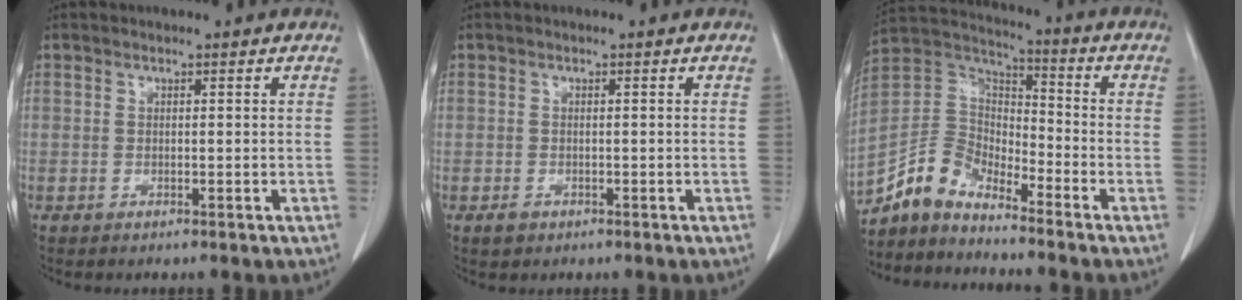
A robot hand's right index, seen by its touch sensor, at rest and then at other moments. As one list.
[{"total": 1.5, "force": [-0.9, 1.1, 0.6], "torque": [-0.010, 0.002, -0.011]}, {"total": 9.1, "force": [-8.1, 3.1, 2.6], "torque": [-0.066, 0.035, -0.168]}]